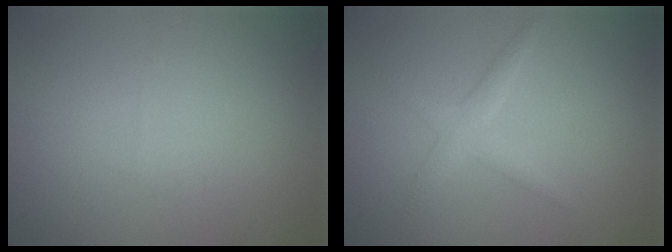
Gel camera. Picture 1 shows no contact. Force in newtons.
{"total": 2.0, "press": 2.0, "slide": 0.1}